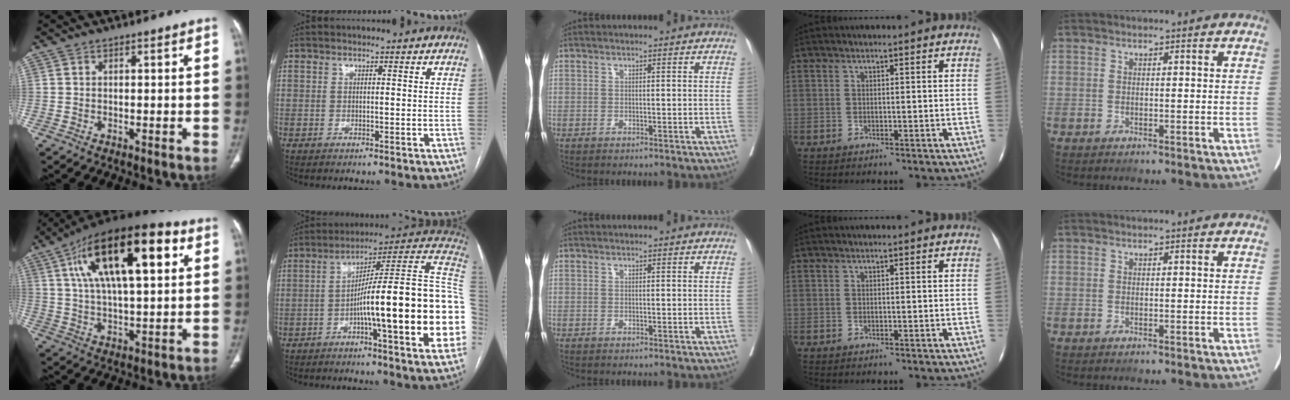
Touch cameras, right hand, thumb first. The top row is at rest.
{"thumb": {"total": 24.7, "force": [8.8, 9.8, 20.9], "torque": [-0.343, 0.008, 0.141]}, "index": {"total": 24.5, "force": [-3.6, 1.2, 24.2], "torque": [-0.249, 0.022, -0.059]}}